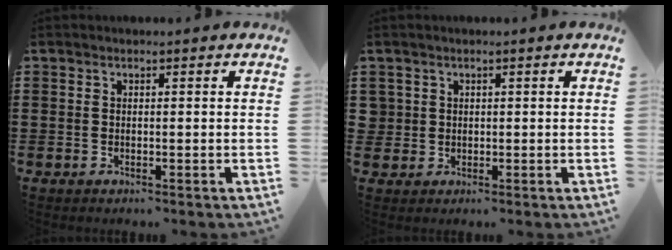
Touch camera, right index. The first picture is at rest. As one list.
[{"total": 1.6, "force": [0.3, 1.6, 0.2], "torque": [-0.010, 0.009, 0.004]}]